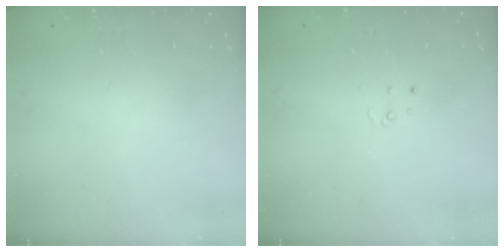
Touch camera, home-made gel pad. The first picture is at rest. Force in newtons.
{"total": 2.6, "press": 2.6, "slide": 0.2}